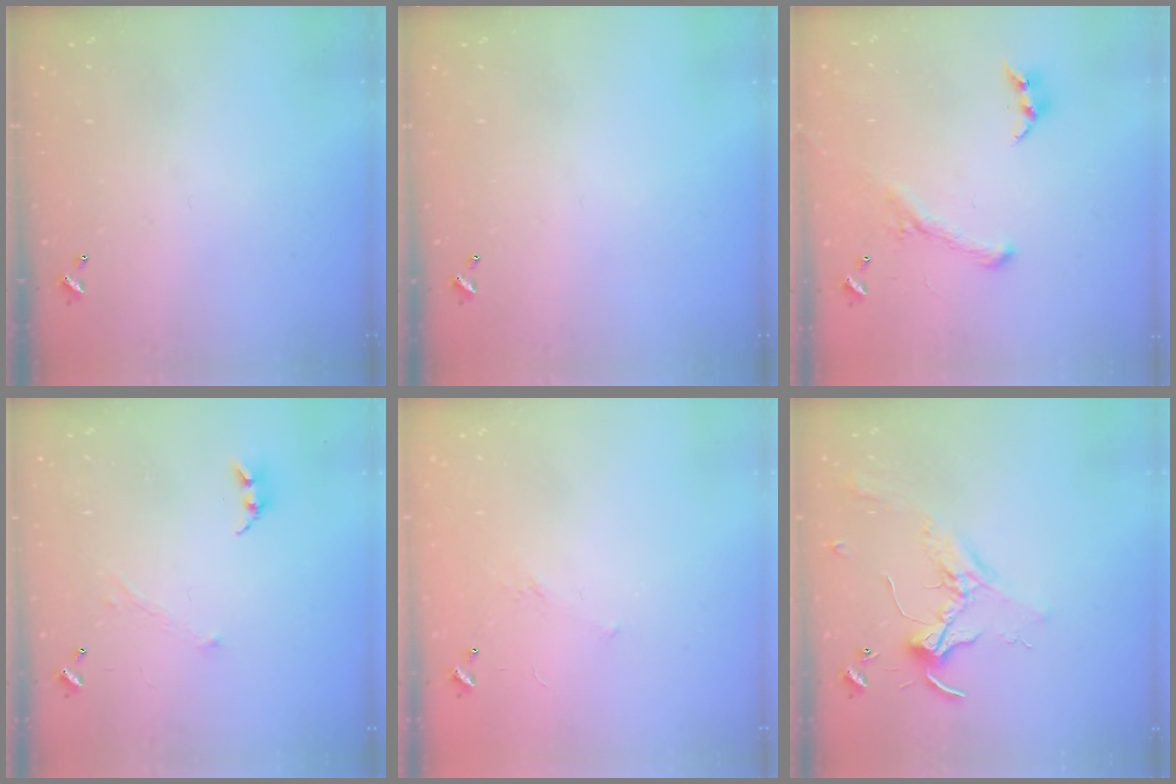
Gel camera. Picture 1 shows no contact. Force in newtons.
{"total": 0.0}
{"total": 1.4, "press": 0.6, "slide": 1.2}
{"total": 0.7, "press": 0.0, "slide": 0.7}
{"total": 4.5, "press": 4.3, "slide": 1.0}
{"total": 2.3, "press": 2.3, "slide": 0.5}